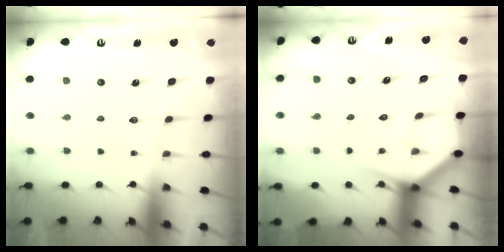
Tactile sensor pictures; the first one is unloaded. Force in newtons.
{"total": 3.4, "press": 3.4, "slide": 0.2}